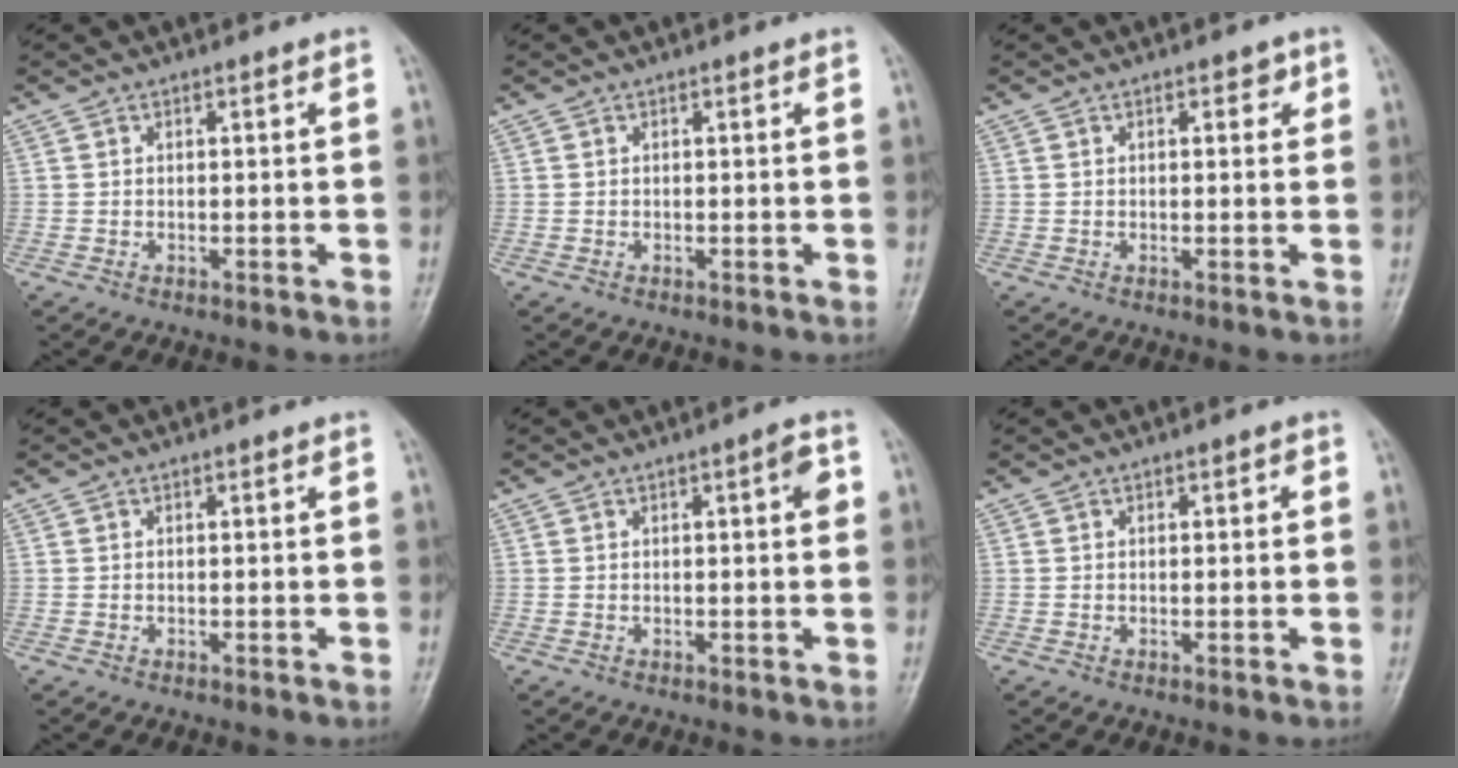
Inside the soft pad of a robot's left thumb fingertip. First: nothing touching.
{"total": 0.0}
{"total": 2.7, "force": [1.1, 1.4, 2.1], "torque": [-0.015, 0.000, 0.010]}
{"total": 0.0}
{"total": 2.9, "force": [0.7, 0.6, 2.8], "torque": [-0.038, 0.004, 0.008]}
{"total": 1.1, "force": [0.3, 0.5, 0.9], "torque": [-0.011, 0.002, 0.003]}